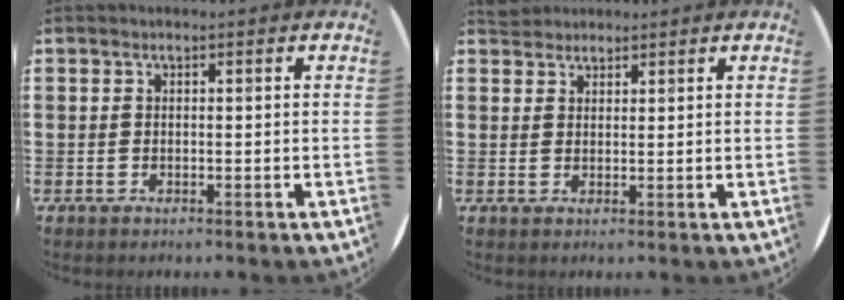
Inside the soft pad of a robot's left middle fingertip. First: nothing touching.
{"total": 2.2, "force": [2.1, 0.7, 0.0], "torque": [-0.004, 0.006, 0.042]}